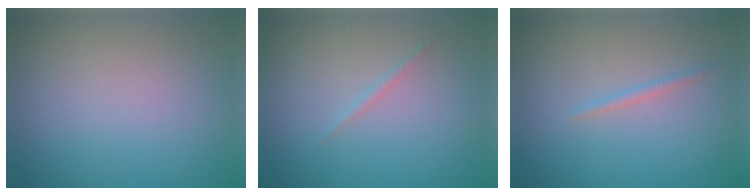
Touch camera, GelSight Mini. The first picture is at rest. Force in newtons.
{"total": 0.6, "press": 0.6, "slide": 0.0}
{"total": 0.8, "press": 0.8, "slide": 0.0}